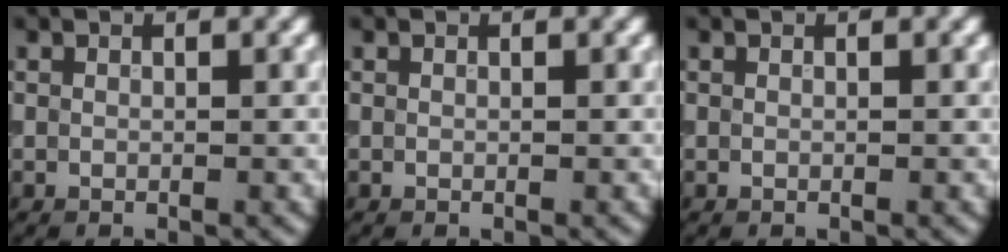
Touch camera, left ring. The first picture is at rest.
{"total": 0.0}
{"total": 0.0}